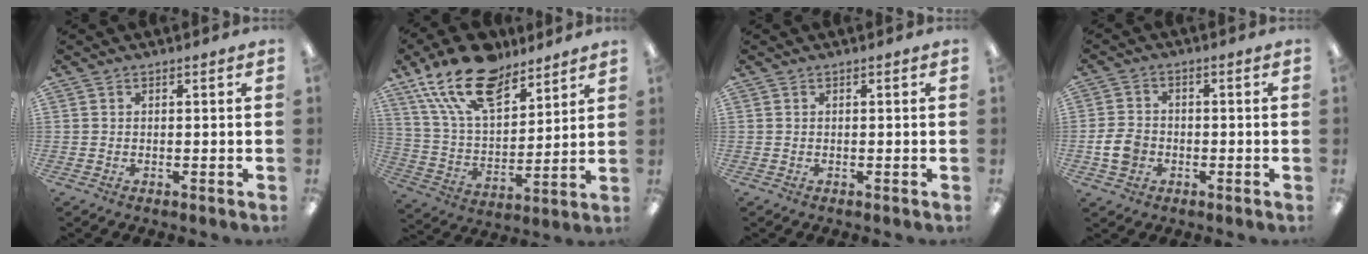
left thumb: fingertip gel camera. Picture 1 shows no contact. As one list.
[{"total": 18.9, "force": [13.1, 9.2, 10.0], "torque": [-0.189, -0.063, 0.238]}, {"total": 0.0}, {"total": 5.9, "force": [-1.5, 4.6, 3.4], "torque": [-0.076, 0.006, -0.029]}]